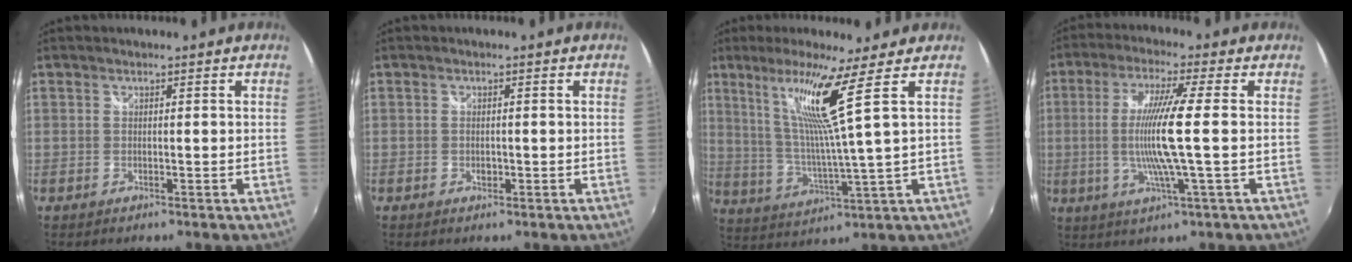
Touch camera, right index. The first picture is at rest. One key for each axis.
{"total": 0.9, "fx": -0.3, "fy": 0.7, "fz": 0.4, "tx": -0.007, "ty": -0.002, "tz": -0.005}
{"total": 10.5, "fx": 5.6, "fy": -2.4, "fz": 8.6, "tx": -0.152, "ty": -0.002, "tz": 0.118}
{"total": 10.5, "fx": -0.7, "fy": -1.3, "fz": 10.4, "tx": -0.198, "ty": -0.010, "tz": -0.015}